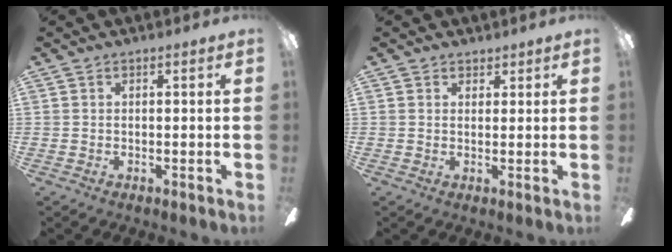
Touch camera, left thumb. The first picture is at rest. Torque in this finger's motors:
{"motor_torque": [-0.15, -0.11, -0.19, -0.22, -0.03]}